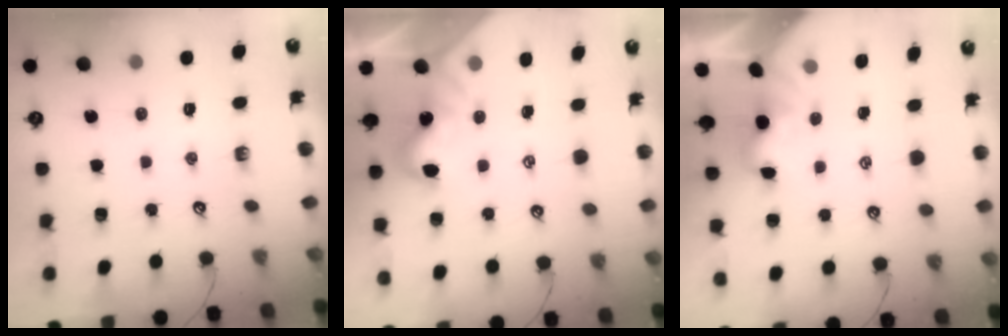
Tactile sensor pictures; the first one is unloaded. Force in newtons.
{"total": 2.0, "press": 2.0, "slide": 0.4}
{"total": 2.0, "press": 1.9, "slide": 0.5}